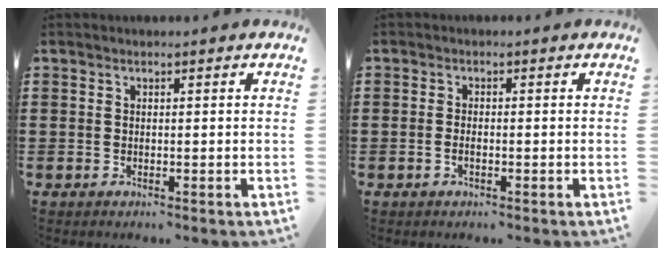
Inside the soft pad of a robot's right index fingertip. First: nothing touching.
{"total": 1.1, "force": [-0.5, 0.3, 0.9], "torque": [-0.019, -0.005, -0.007]}